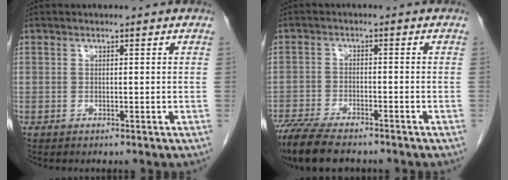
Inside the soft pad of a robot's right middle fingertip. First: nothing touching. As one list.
[{"total": 10.5, "force": [-8.7, 2.5, 5.4], "torque": [-0.093, -0.019, -0.144]}]